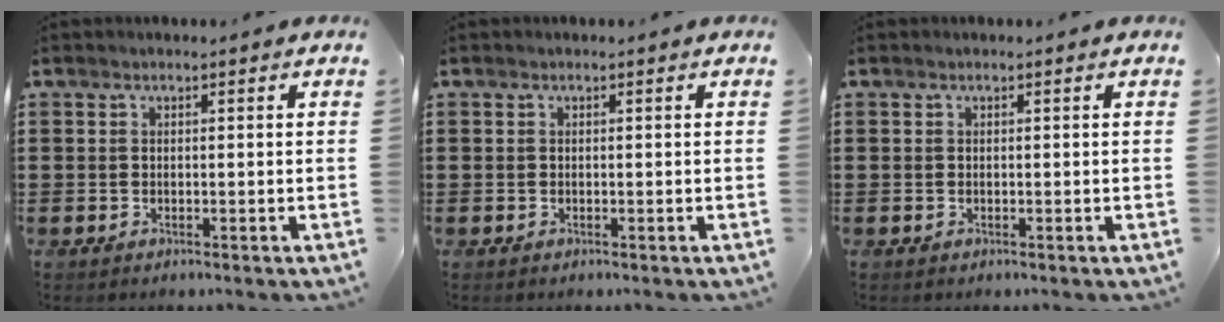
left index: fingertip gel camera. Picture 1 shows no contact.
{"total": 0.0}
{"total": 0.0}